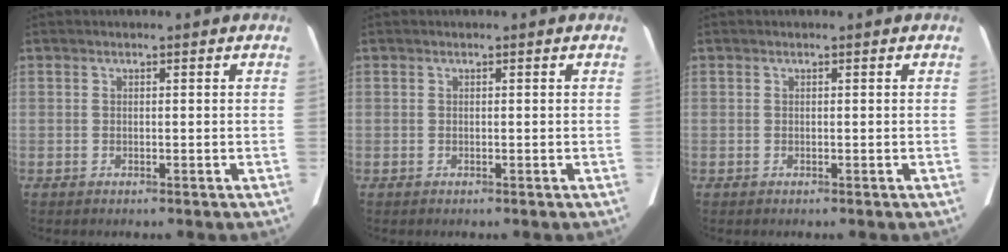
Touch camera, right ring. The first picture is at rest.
{"total": 0.0}
{"total": 0.0}